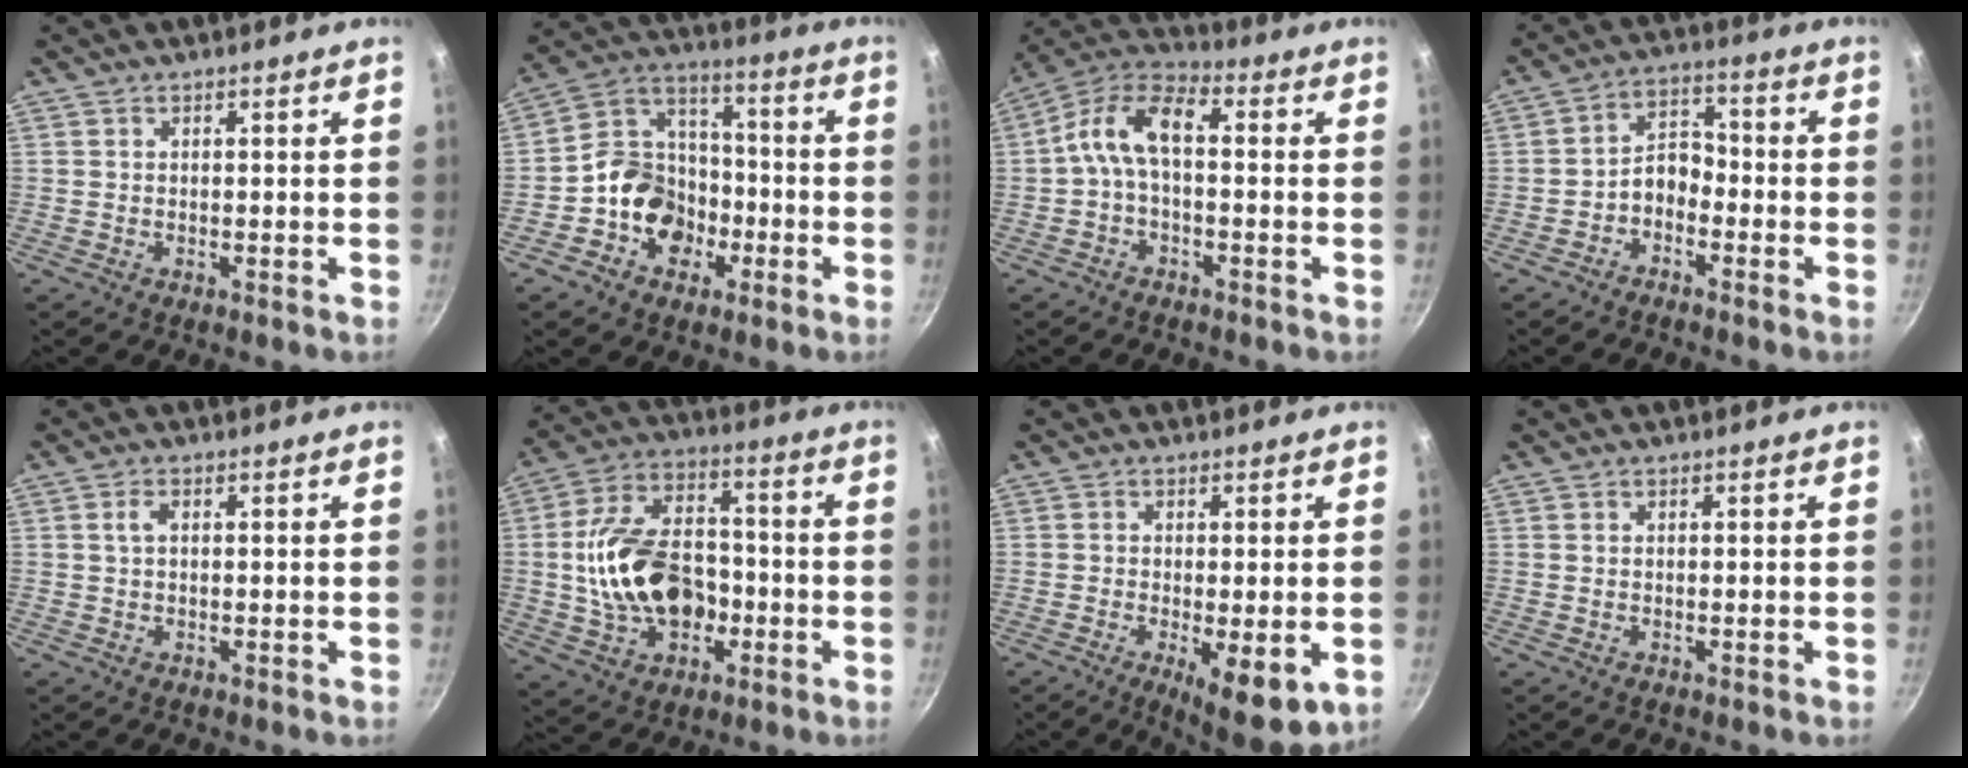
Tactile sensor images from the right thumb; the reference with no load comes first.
{"total": 13.2, "force": [-4.5, 10.6, 6.4], "torque": [-0.072, 0.059, -0.087]}
{"total": 10.2, "force": [0.1, 5.4, 8.6], "torque": [-0.161, 0.039, -0.011]}
{"total": 5.9, "force": [-2.4, 4.0, 3.6], "torque": [-0.045, 0.036, -0.056]}
{"total": 1.7, "force": [0.3, 1.0, 1.4], "torque": [-0.028, 0.004, 0.004]}
{"total": 18.6, "force": [-2.4, 12.4, 13.7], "torque": [-0.227, 0.031, -0.036]}
{"total": 10.3, "force": [-3.4, 3.5, 9.0], "torque": [-0.128, -0.017, -0.044]}
{"total": 0.0}